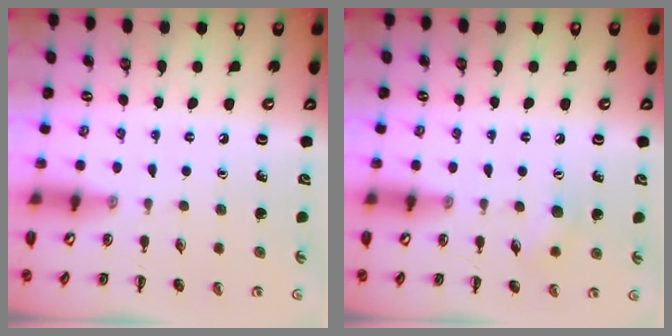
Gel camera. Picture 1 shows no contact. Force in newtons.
{"total": 7.2, "press": 7.0, "slide": 1.4}